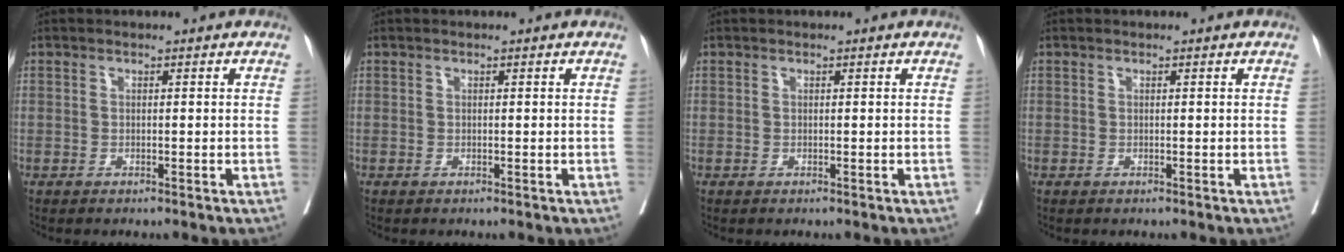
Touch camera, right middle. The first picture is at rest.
{"total": 0.0}
{"total": 0.0}
{"total": 0.0}